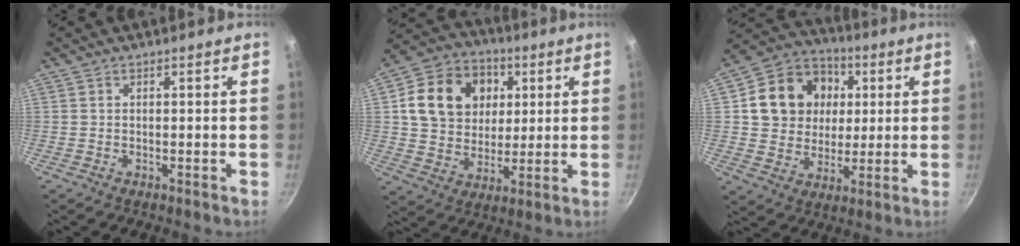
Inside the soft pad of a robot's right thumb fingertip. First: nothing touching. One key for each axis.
{"total": 16.9, "fx": 4.2, "fy": 13.7, "fz": 9.0, "tx": -0.134, "ty": 0.007, "tz": 0.069}
{"total": 16.4, "fx": 3.3, "fy": 14.0, "fz": 7.9, "tx": -0.116, "ty": 0.014, "tz": 0.053}